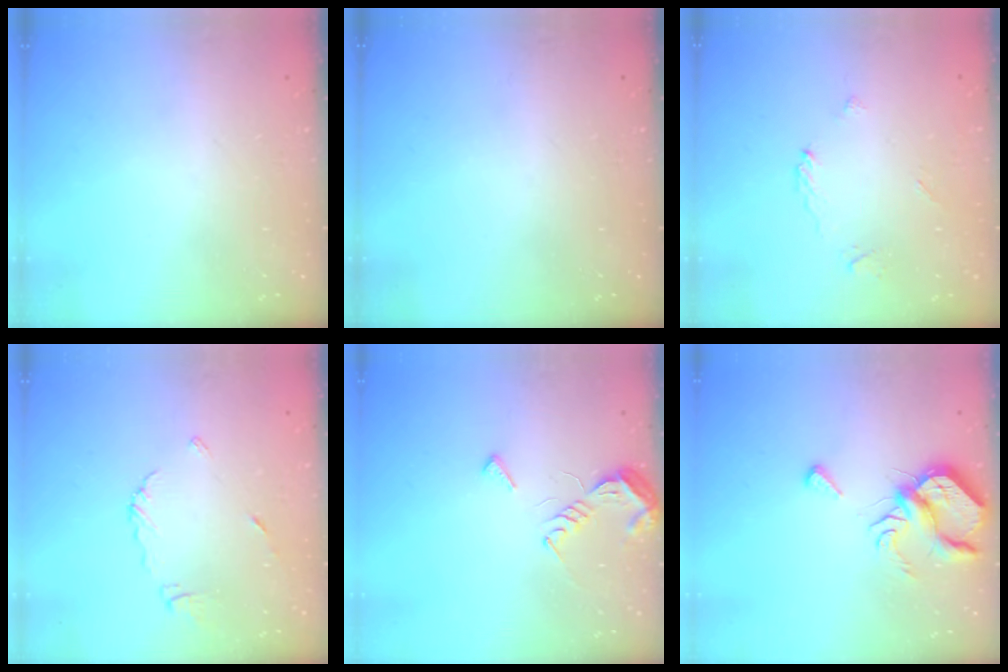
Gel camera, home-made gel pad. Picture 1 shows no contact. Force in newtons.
{"total": 0.0}
{"total": 2.7, "press": 2.7, "slide": 0.2}
{"total": 7.1, "press": 7.1, "slide": 0.5}
{"total": 7.4, "press": 7.4, "slide": 0.6}
{"total": 7.7, "press": 7.6, "slide": 0.3}